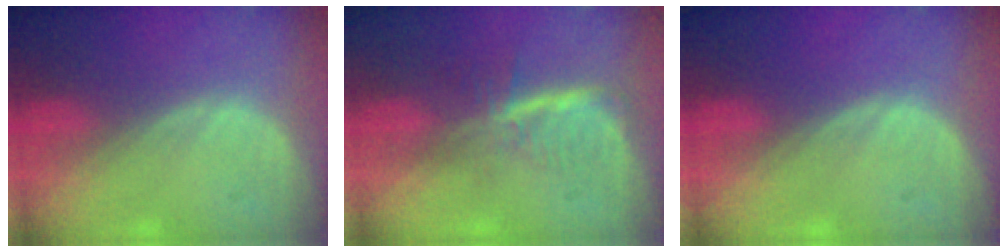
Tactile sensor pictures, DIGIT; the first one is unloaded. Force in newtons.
{"total": 6.0, "press": 5.2, "slide": 3.0}
{"total": 0.0}